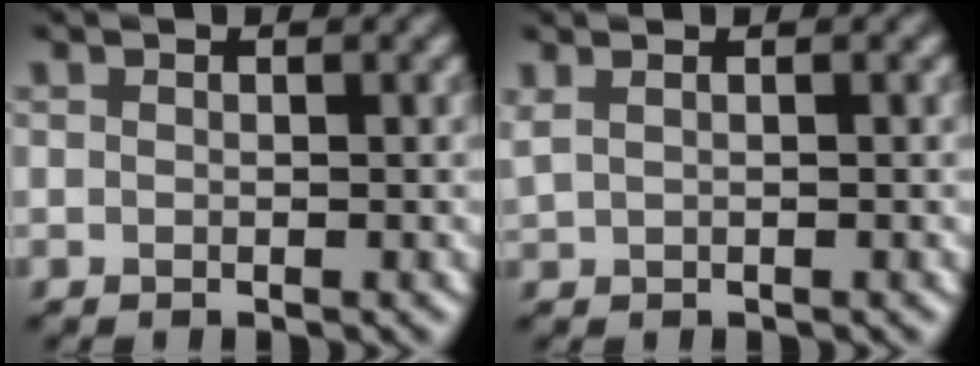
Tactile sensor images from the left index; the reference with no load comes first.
{"total": 1.0, "force": [0.7, 0.3, 0.7], "torque": [-0.017, 0.001, 0.014]}